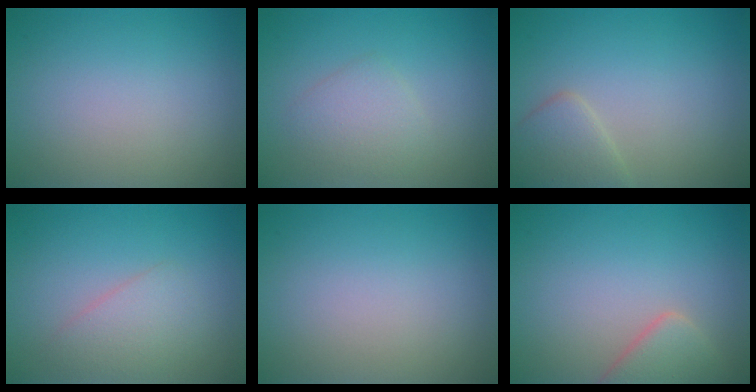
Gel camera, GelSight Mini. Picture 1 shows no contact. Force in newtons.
{"total": 2.2, "press": 2.2, "slide": 0.1}
{"total": 2.5, "press": 2.5, "slide": 0.2}
{"total": 2.3, "press": 2.3, "slide": 0.1}
{"total": 0.0}
{"total": 2.8, "press": 2.8, "slide": 0.4}